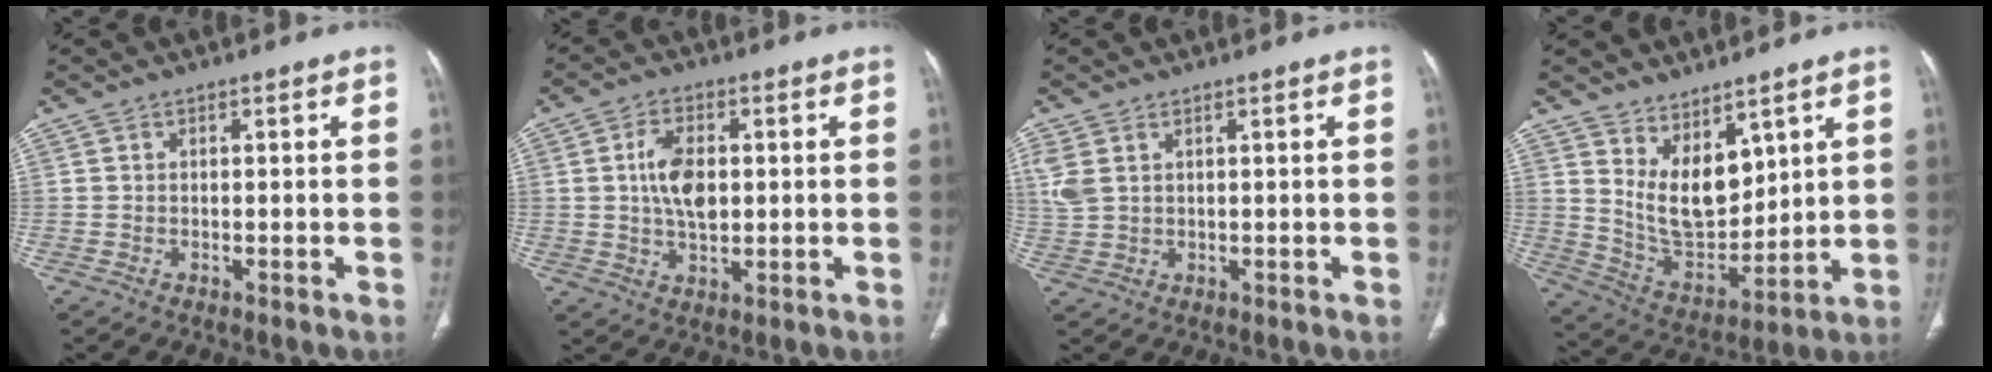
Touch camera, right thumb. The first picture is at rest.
{"total": 8.0, "force": [1.0, 4.6, 6.4], "torque": [-0.109, 0.000, 0.019]}
{"total": 4.4, "force": [1.9, 2.5, 3.0], "torque": [-0.086, 0.006, 0.049]}
{"total": 11.6, "force": [6.1, 6.3, 7.6], "torque": [-0.091, -0.059, 0.136]}